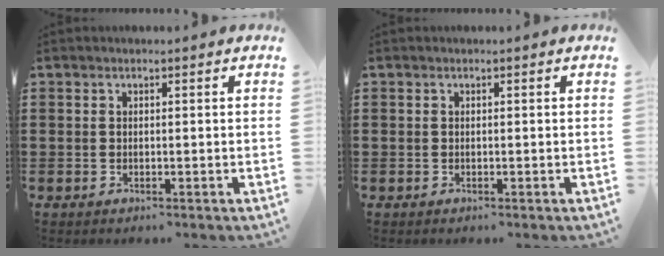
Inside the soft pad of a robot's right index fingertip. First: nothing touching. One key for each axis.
{"total": 0.0}